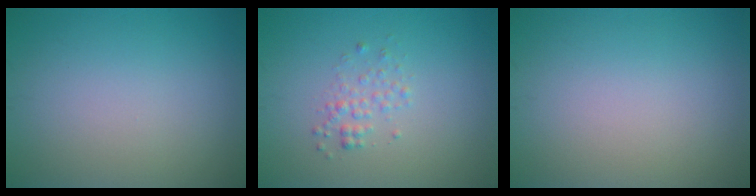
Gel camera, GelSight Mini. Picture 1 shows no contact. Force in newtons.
{"total": 1.4, "press": 1.4, "slide": 0.1}
{"total": 0.0}